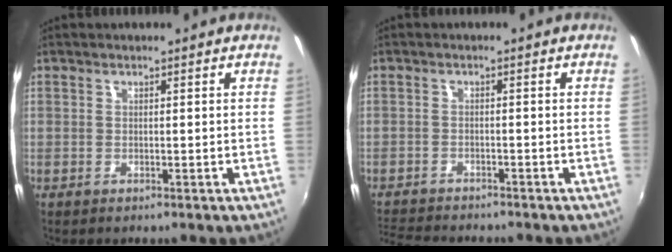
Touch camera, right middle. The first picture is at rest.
{"total": 7.3, "force": [-6.9, 1.6, 1.9], "torque": [-0.063, -0.013, -0.119]}